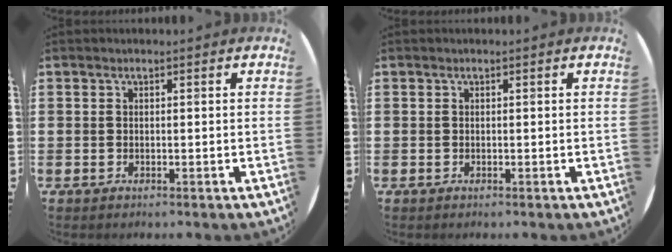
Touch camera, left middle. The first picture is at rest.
{"total": 0.0}